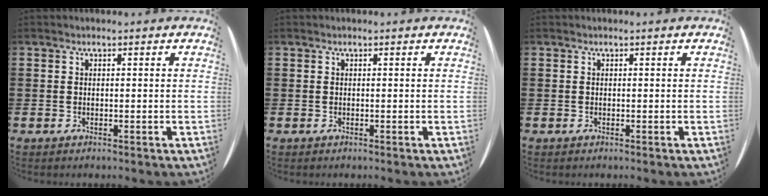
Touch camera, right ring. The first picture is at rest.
{"total": 0.0}
{"total": 0.0}